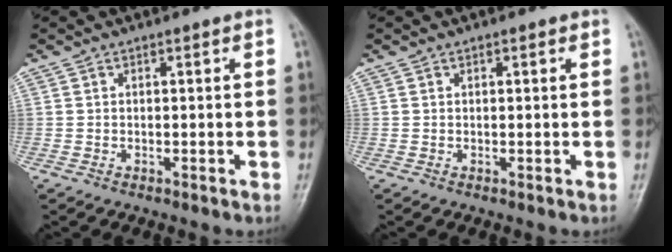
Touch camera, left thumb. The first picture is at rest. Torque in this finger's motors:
{"motor_torque": [-0.16, -0.09, 0.03, 0.03, 0.02]}